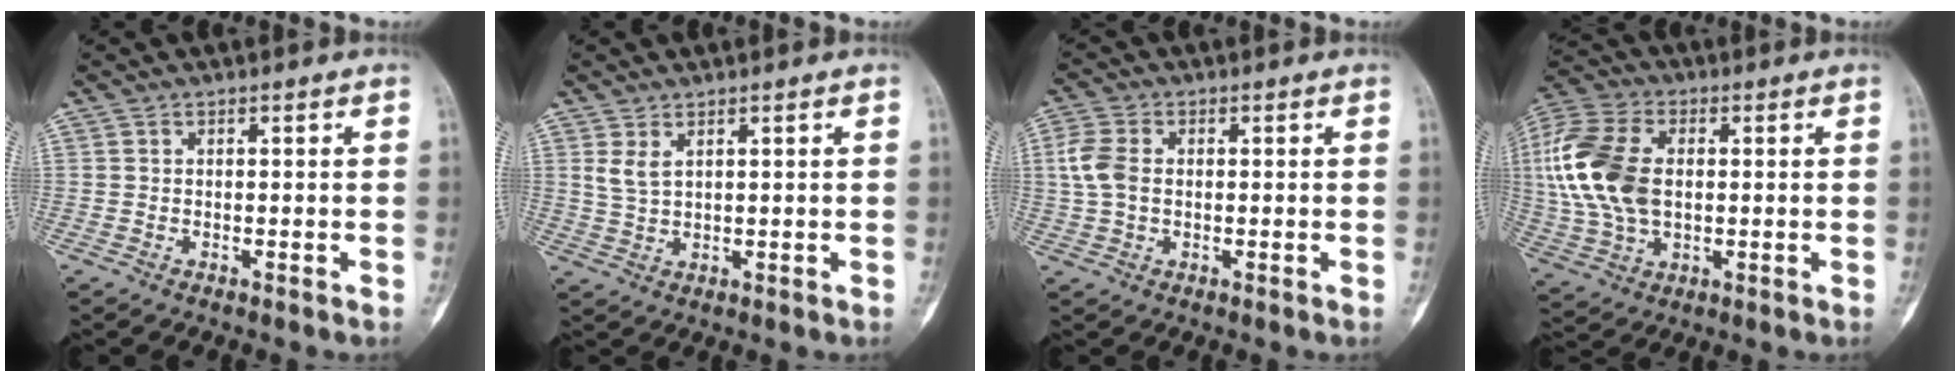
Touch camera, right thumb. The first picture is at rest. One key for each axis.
{"total": 2.9, "fx": 1.5, "fy": 1.3, "fz": 2.1, "tx": -0.043, "ty": -0.006, "tz": 0.038}
{"total": 5.9, "fx": 0.4, "fy": 4.1, "fz": 4.2, "tx": -0.101, "ty": 0.008, "tz": 0.006}
{"total": 18.2, "fx": 1.6, "fy": 11.6, "fz": 13.9, "tx": -0.308, "ty": 0.007, "tz": 0.033}